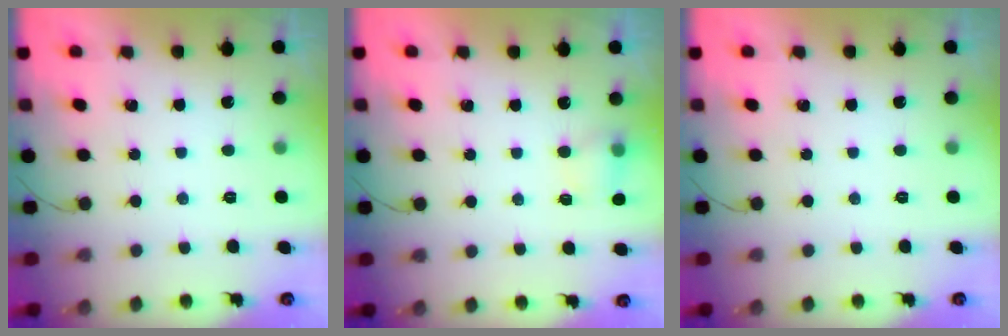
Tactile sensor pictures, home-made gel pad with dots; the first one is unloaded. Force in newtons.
{"total": 5.3, "press": 5.0, "slide": 1.7}
{"total": 0.0}